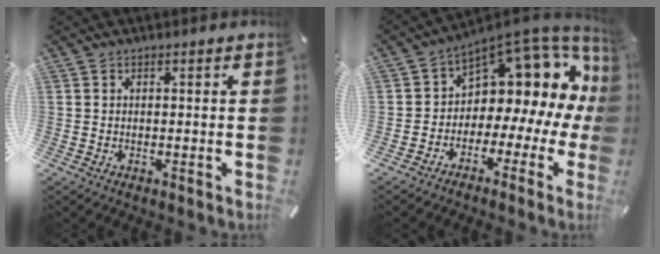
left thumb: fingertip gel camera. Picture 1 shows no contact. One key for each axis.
{"total": 10.5, "fx": 6.3, "fy": 7.1, "fz": 4.4, "tx": -0.054, "ty": -0.088, "tz": 0.104}